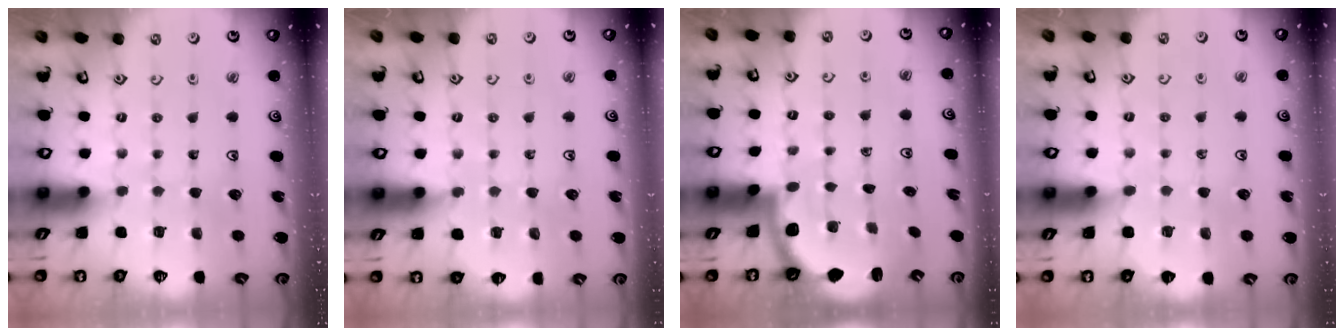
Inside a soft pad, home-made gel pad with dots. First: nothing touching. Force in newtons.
{"total": 3.6, "press": 2.9, "slide": 2.3}
{"total": 2.6, "press": 2.6, "slide": 0.7}
{"total": 2.5, "press": 2.5, "slide": 0.3}